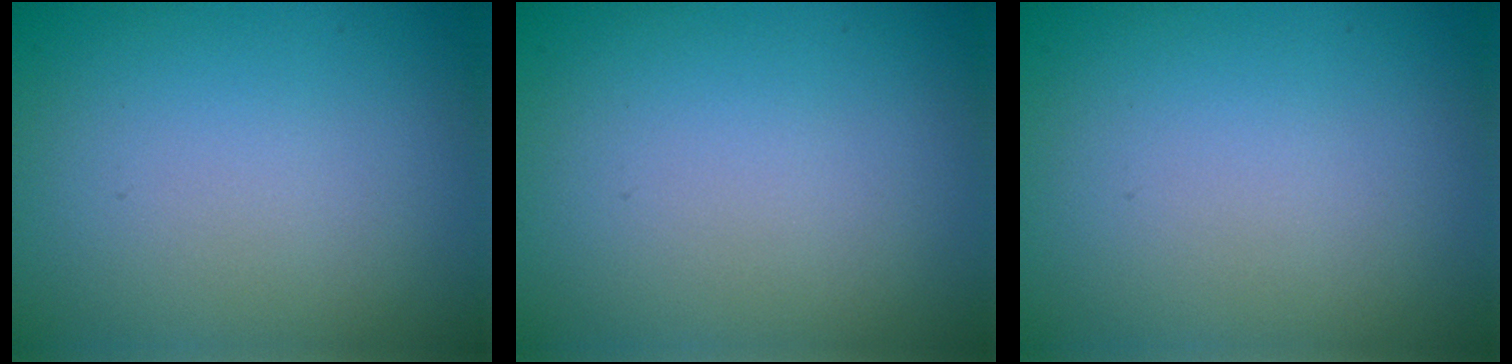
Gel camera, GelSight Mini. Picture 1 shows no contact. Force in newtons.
{"total": 0.0}
{"total": 0.0}